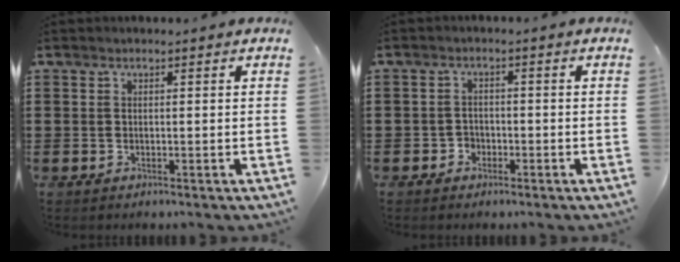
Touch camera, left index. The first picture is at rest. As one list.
[{"total": 1.8, "force": [-1.2, 1.3, 0.0], "torque": [-0.007, 0.002, -0.029]}]